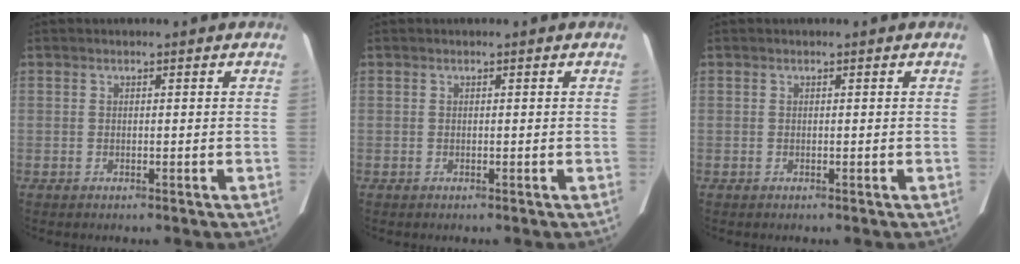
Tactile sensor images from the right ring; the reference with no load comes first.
{"total": 0.0}
{"total": 0.0}